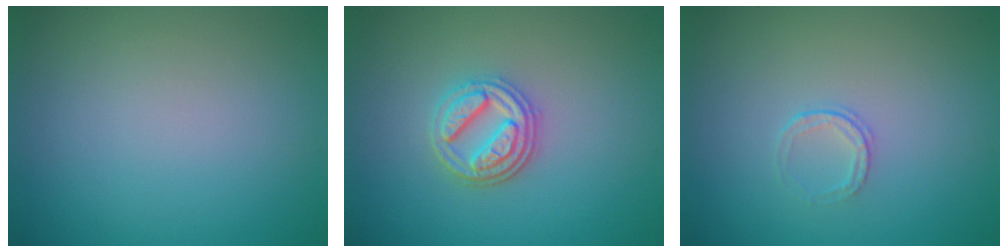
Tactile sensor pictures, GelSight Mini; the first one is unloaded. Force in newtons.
{"total": 3.6, "press": 3.1, "slide": 1.8}
{"total": 1.0, "press": 0.7, "slide": 0.7}